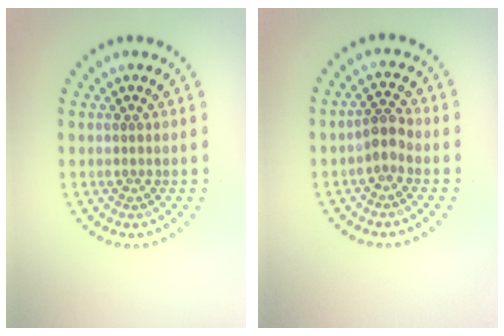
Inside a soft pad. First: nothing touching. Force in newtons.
{"total": 1.9, "press": 1.5, "slide": 1.1}